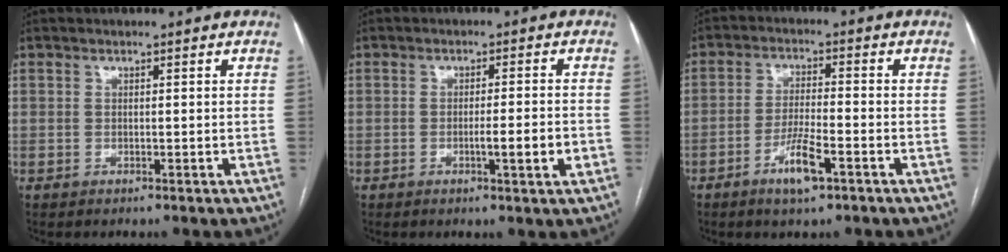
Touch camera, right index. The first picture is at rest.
{"total": 4.6, "force": [-1.4, 0.0, 4.4], "torque": [-0.065, -0.004, -0.019]}
{"total": 6.2, "force": [-3.4, 0.9, 5.1], "torque": [-0.102, -0.005, -0.060]}